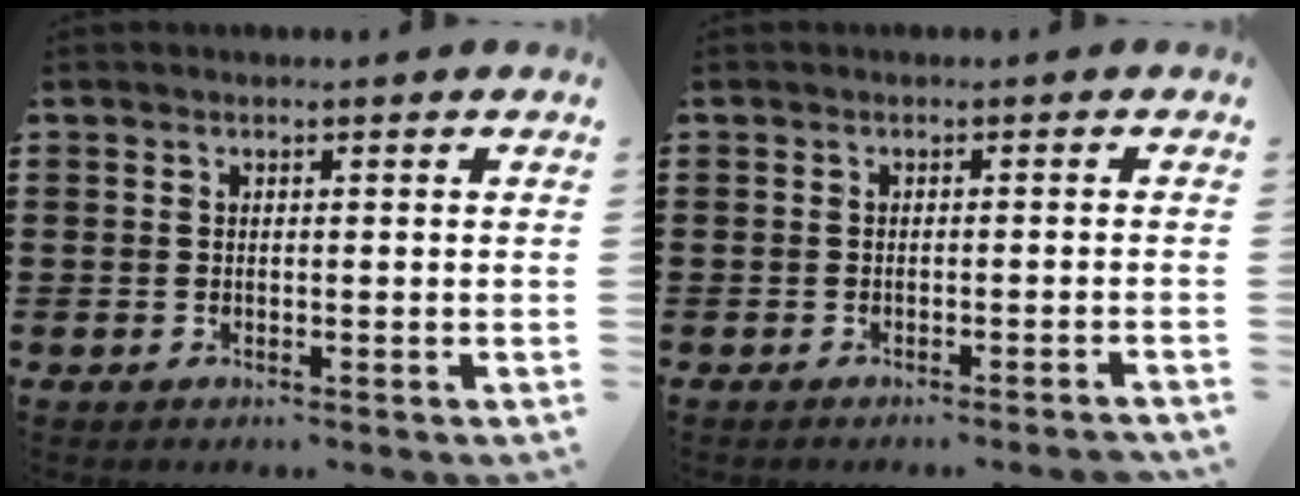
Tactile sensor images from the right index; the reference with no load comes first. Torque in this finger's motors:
{"motor_torque": [1.09, 1.05, 0.05, 0.06]}